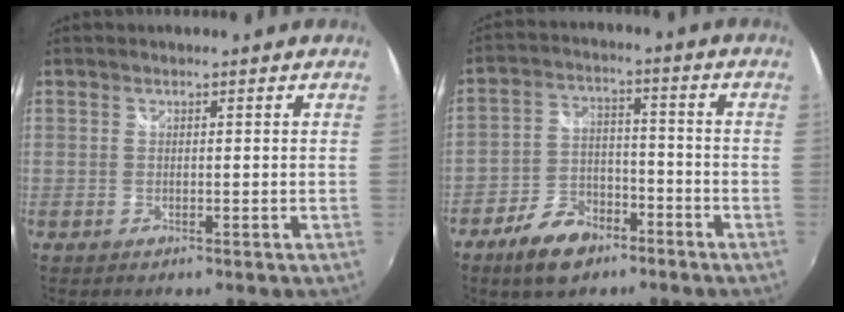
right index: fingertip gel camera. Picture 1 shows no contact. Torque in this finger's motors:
{"motor_torque": [0.81, -0.71, 0.33, 0.03]}